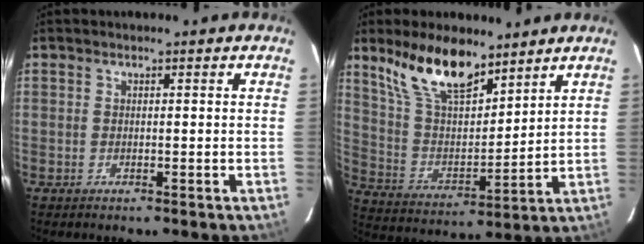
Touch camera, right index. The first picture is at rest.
{"total": 15.0, "force": [10.9, 5.6, 8.7], "torque": [-0.167, 0.010, 0.215]}